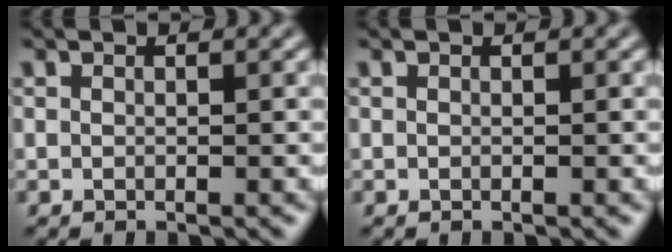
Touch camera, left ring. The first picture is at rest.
{"total": 0.0}